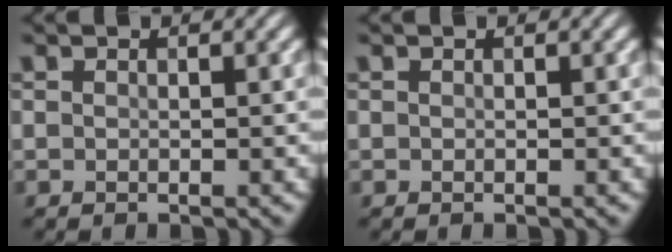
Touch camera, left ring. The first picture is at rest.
{"total": 0.0}